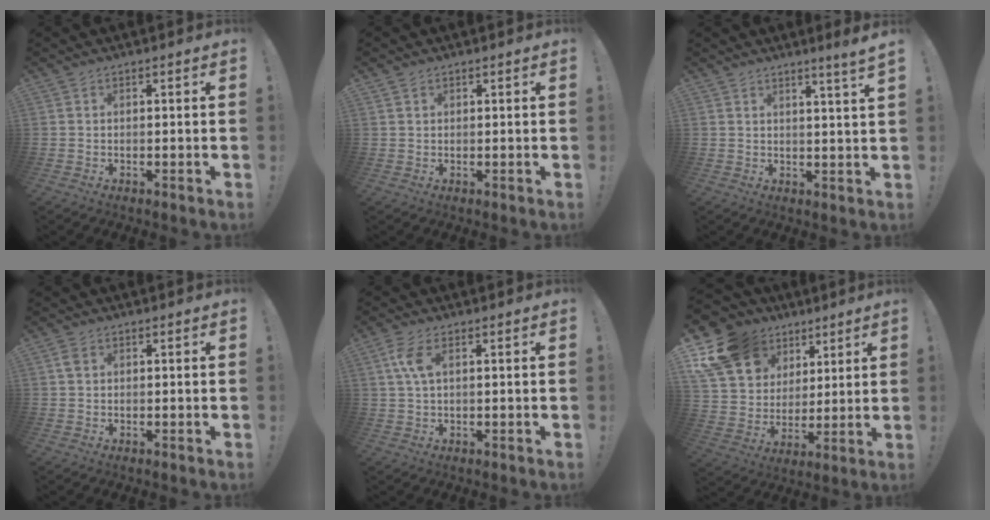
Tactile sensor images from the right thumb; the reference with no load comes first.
{"total": 1.2, "force": [0.8, 0.8, 0.3], "torque": [-0.003, -0.001, 0.016]}
{"total": 4.1, "force": [2.7, -1.4, 2.8], "torque": [-0.039, -0.023, 0.040]}
{"total": 1.7, "force": [0.6, 1.1, 1.2], "torque": [-0.019, 0.001, 0.011]}
{"total": 5.7, "force": [1.6, 2.4, 4.9], "torque": [-0.107, 0.005, 0.029]}
{"total": 18.5, "force": [10.2, 13.5, 7.3], "torque": [-0.128, -0.053, 0.216]}